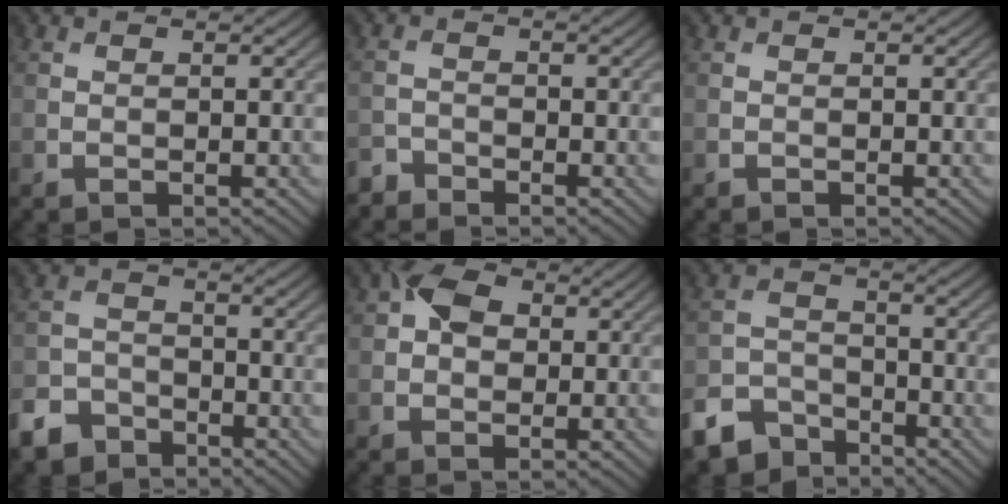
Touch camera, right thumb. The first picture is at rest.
{"total": 2.1, "force": [-2.0, 0.5, 0.1], "torque": [-0.003, -0.003, -0.050]}
{"total": 0.0}
{"total": 5.3, "force": [-4.1, 3.0, 1.5], "torque": [-0.037, -0.004, -0.088]}
{"total": 4.5, "force": [1.0, 3.4, 2.8], "torque": [-0.052, 0.008, 0.008]}
{"total": 7.0, "force": [-5.3, 3.9, 2.3], "torque": [-0.049, -0.008, -0.116]}